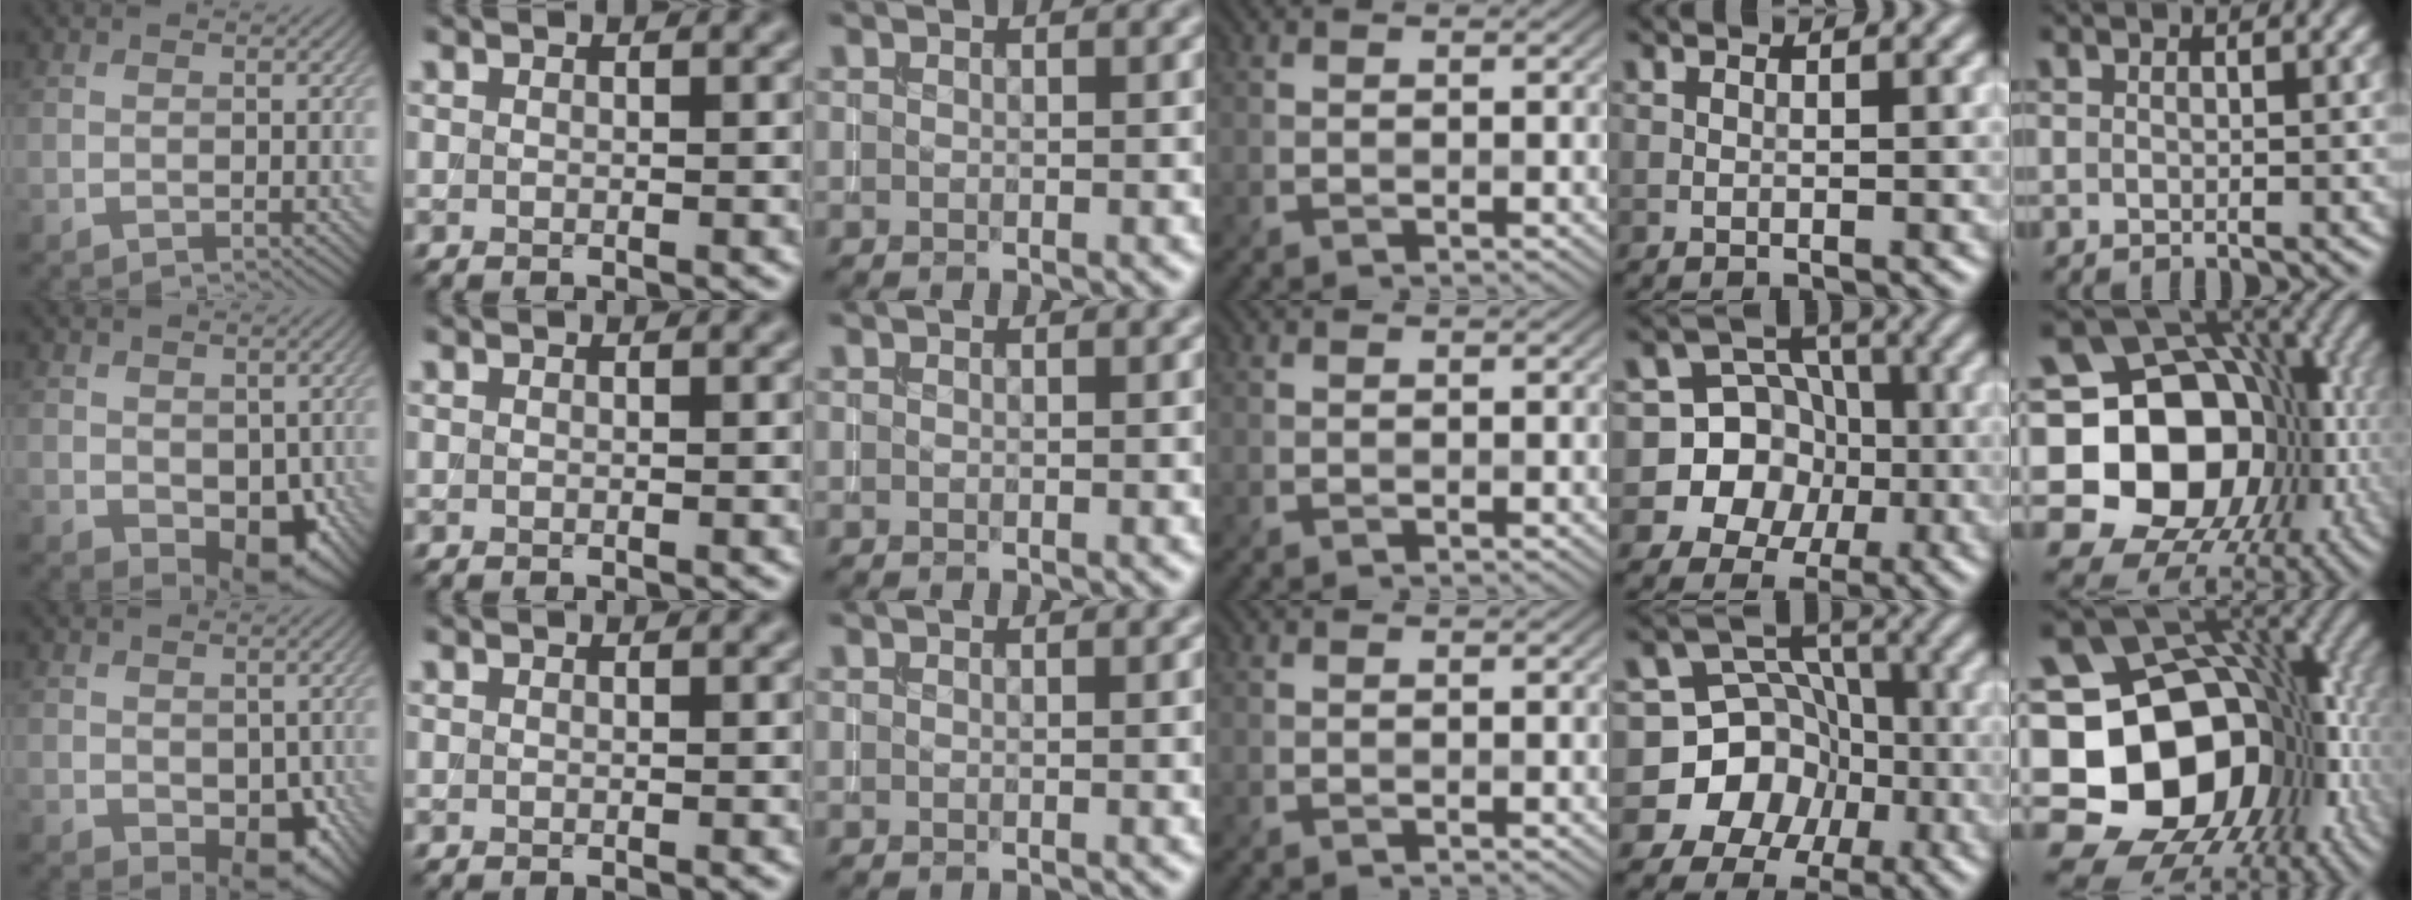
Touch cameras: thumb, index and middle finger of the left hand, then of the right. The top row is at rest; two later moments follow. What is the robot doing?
{"motion": "extract", "object": "drawer"}